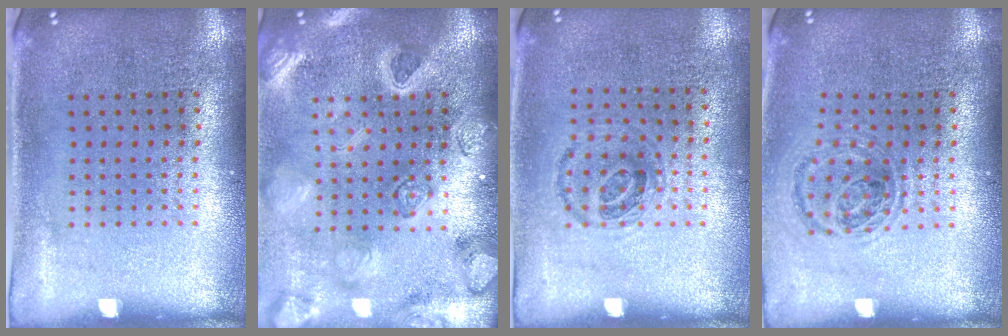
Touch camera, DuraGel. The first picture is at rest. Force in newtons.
{"total": 3.5, "press": 3.0, "slide": 1.8}
{"total": 0.9, "press": 0.7, "slide": 0.5}
{"total": 0.9, "press": 0.9, "slide": 0.2}